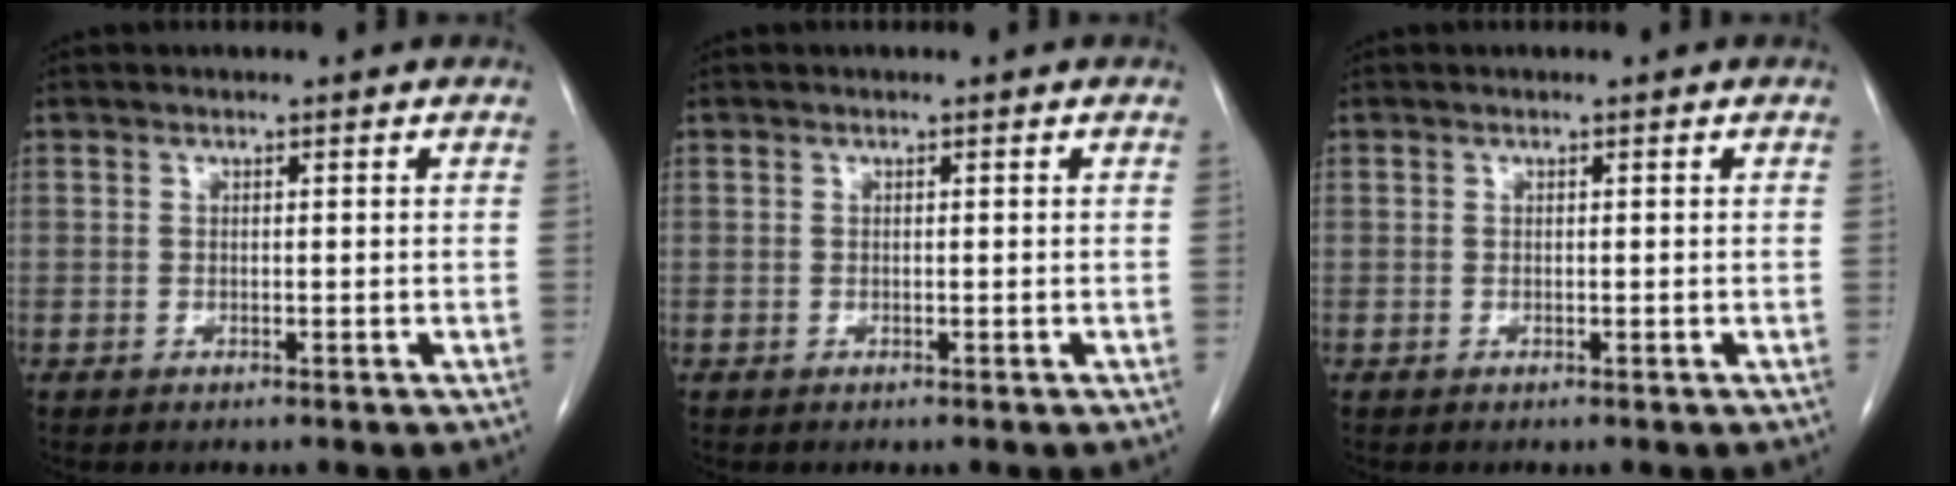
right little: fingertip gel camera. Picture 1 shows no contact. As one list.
[{"total": 0.0}, {"total": 0.0}]